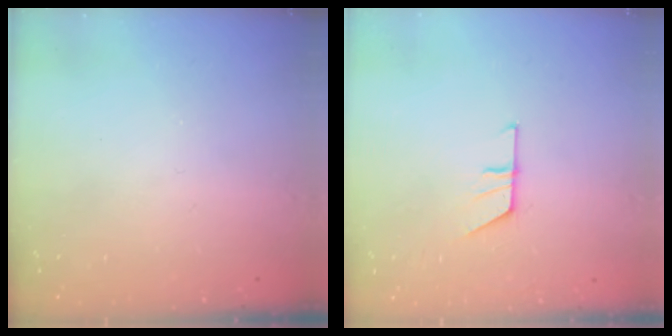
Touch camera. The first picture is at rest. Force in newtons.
{"total": 5.1, "press": 5.1, "slide": 0.4}